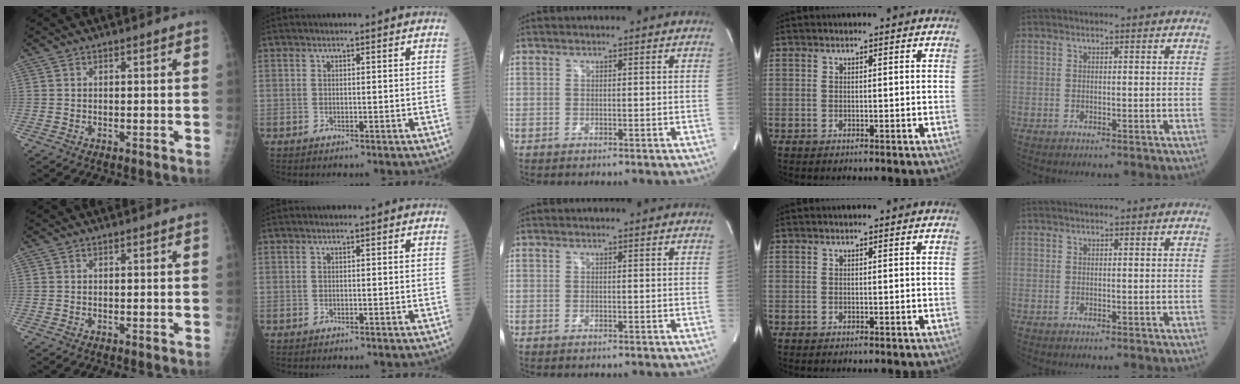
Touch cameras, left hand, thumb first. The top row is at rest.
{}